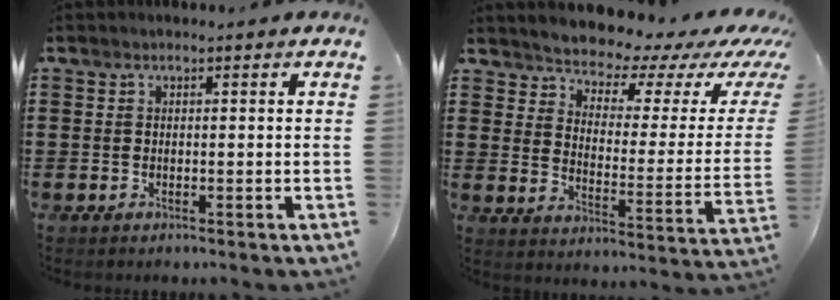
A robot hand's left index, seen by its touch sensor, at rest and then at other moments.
{"total": 4.7, "force": [4.6, 0.8, 0.5], "torque": [-0.032, -0.049, 0.071]}